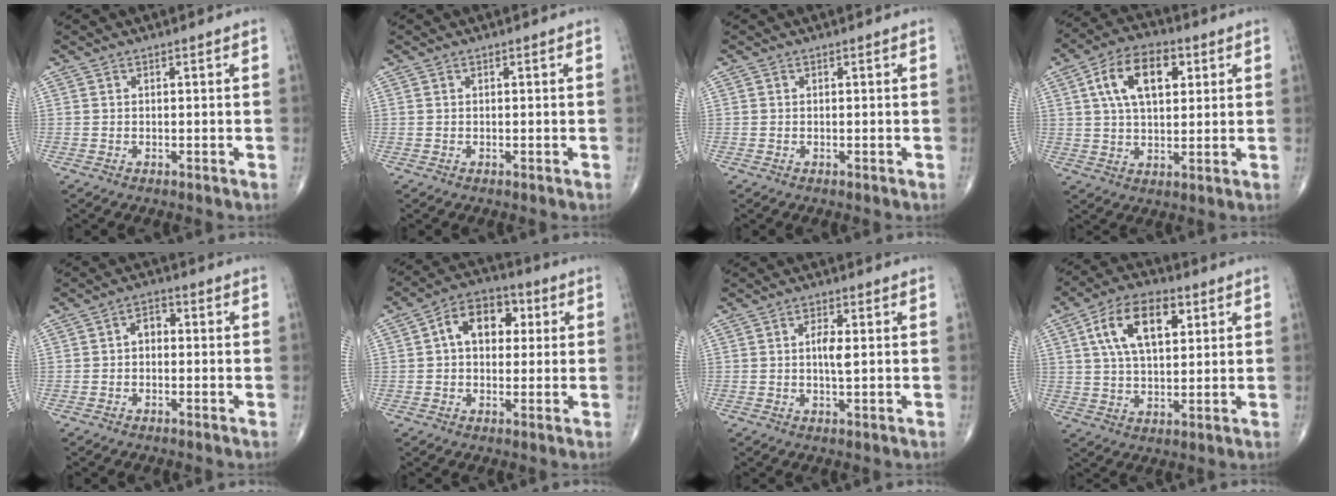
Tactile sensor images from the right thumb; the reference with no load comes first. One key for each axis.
{"total": 0.0}
{"total": 0.0}
{"total": 13.0, "fx": 4.1, "fy": 7.1, "fz": 10.1, "tx": -0.161, "ty": 0.005, "tz": 0.068}
{"total": 3.1, "fx": -0.3, "fy": 2.2, "fz": 2.2, "tx": -0.021, "ty": 0.015, "tz": -0.016}
{"total": 10.4, "fx": 2.1, "fy": 7.1, "fz": 7.4, "tx": -0.092, "ty": 0.022, "tz": 0.024}
{"total": 3.5, "fx": 0.3, "fy": 1.0, "fz": 3.3, "tx": -0.061, "ty": -0.001, "tz": 0.003}
{"total": 13.3, "fx": 4.6, "fy": 6.9, "fz": 10.4, "tx": -0.171, "ty": 0.001, "tz": 0.079}